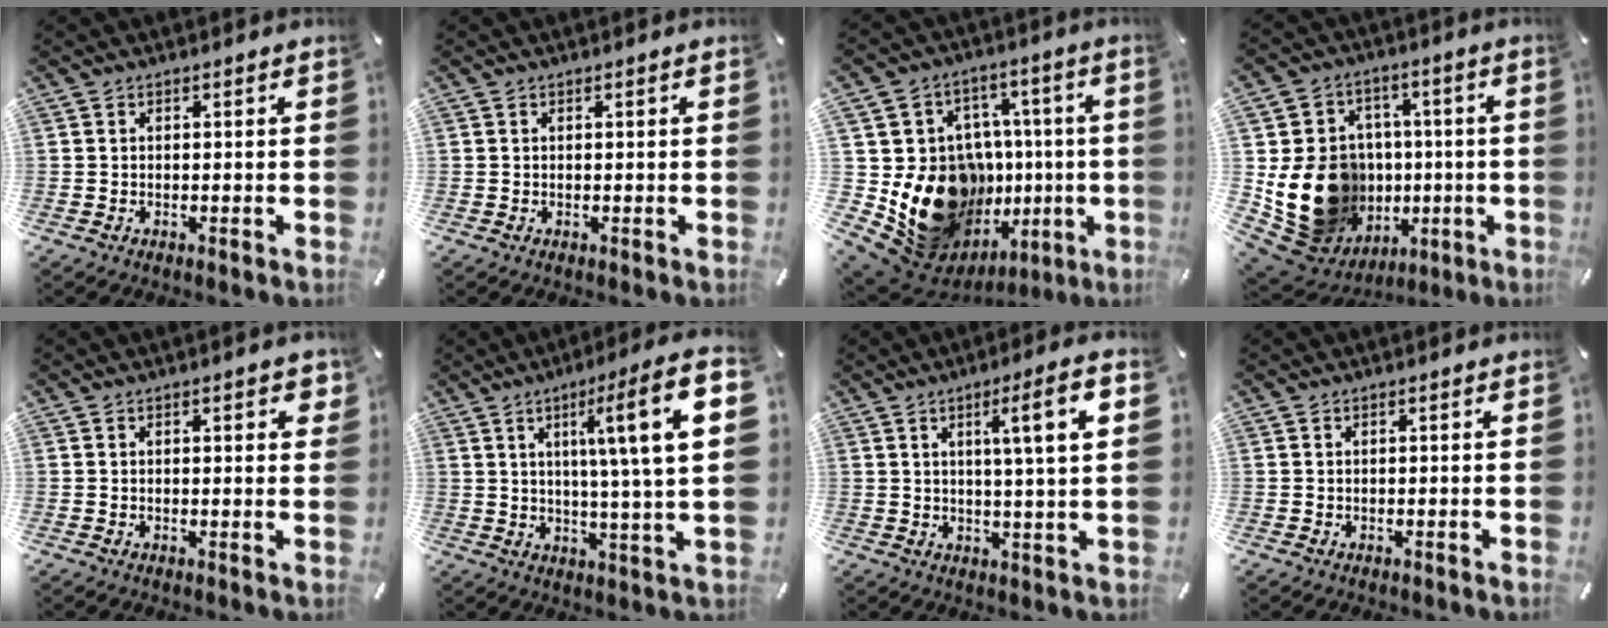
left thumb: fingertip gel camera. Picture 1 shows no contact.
{"total": 0.0}
{"total": 23.0, "force": [-5.2, 18.1, 13.3], "torque": [-0.209, 0.002, -0.038]}
{"total": 20.2, "force": [-1.8, 17.4, 10.2], "torque": [-0.183, -0.005, 0.007]}
{"total": 2.9, "force": [1.3, 1.0, 2.4], "torque": [-0.034, -0.001, 0.017]}
{"total": 17.1, "force": [5.0, 1.6, 16.3], "torque": [-0.253, -0.011, 0.057]}
{"total": 10.9, "force": [3.7, 0.9, 10.2], "torque": [-0.167, -0.003, 0.050]}
{"total": 0.0}